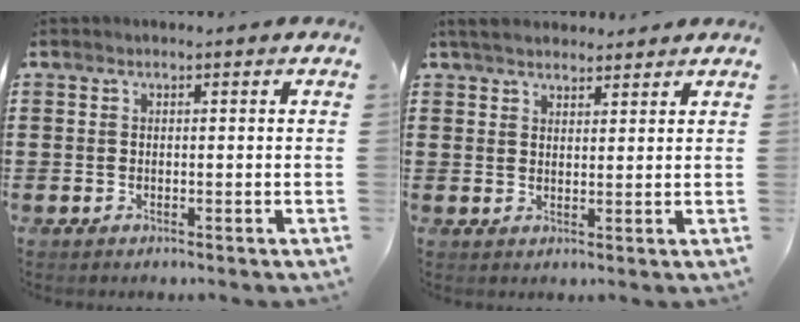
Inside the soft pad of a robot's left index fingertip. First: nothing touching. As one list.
[{"total": 3.3, "force": [3.1, 0.9, 0.9], "torque": [-0.025, 0.000, 0.058]}]